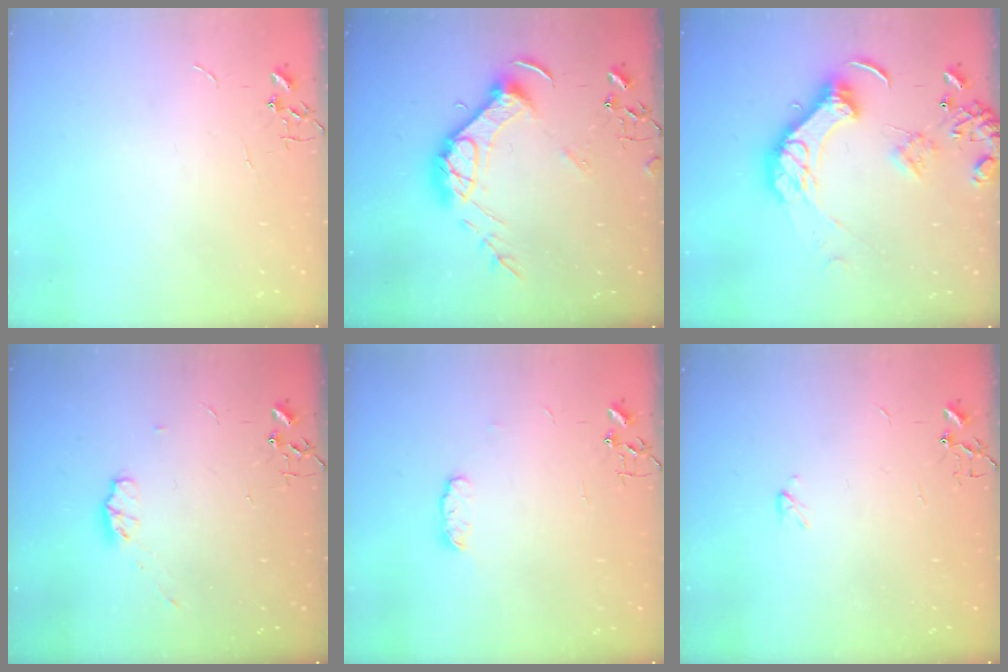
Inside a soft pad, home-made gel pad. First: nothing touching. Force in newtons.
{"total": 15.8, "press": 15.7, "slide": 1.6}
{"total": 16.1, "press": 15.9, "slide": 2.8}
{"total": 4.6, "press": 4.6, "slide": 0.6}
{"total": 5.8, "press": 5.8, "slide": 0.3}
{"total": 2.3, "press": 2.3, "slide": 0.4}